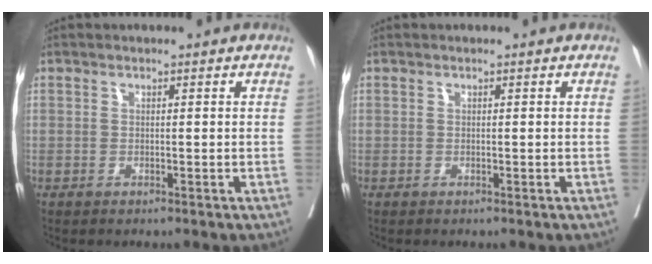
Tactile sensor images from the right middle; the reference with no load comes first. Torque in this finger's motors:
{"motor_torque": [0.00, 0.00, 0.00, 0.00]}